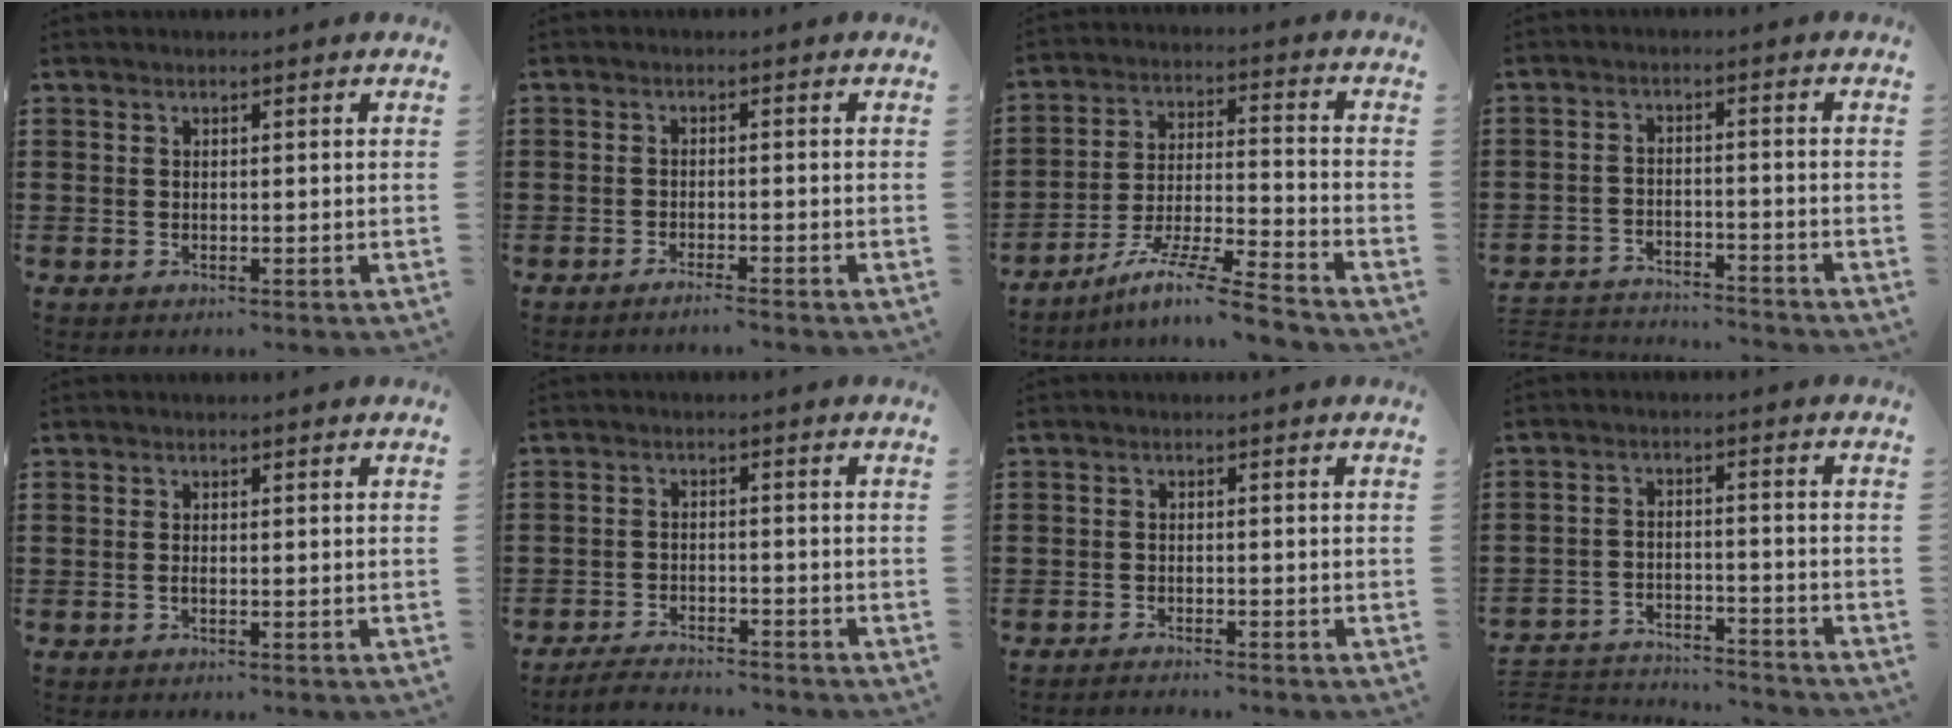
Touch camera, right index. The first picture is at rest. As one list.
[{"total": 1.6, "force": [-1.5, -0.3, 0.6], "torque": [-0.009, 0.000, -0.027]}, {"total": 9.4, "force": [-7.7, 0.0, 5.4], "torque": [-0.106, -0.002, -0.153]}, {"total": 3.3, "force": [-3.3, 0.2, 0.2], "torque": [-0.010, 0.002, -0.071]}, {"total": 0.5, "force": [-0.3, -0.1, 0.4], "torque": [-0.008, -0.003, -0.005]}, {"total": 3.2, "force": [-3.2, 0.2, 0.3], "torque": [-0.008, 0.004, -0.067]}, {"total": 1.3, "force": [-1.3, -0.1, 0.0], "torque": [-0.003, 0.001, -0.026]}, {"total": 3.8, "force": [-3.8, 0.4, 0.4], "torque": [-0.020, 0.002, -0.083]}]